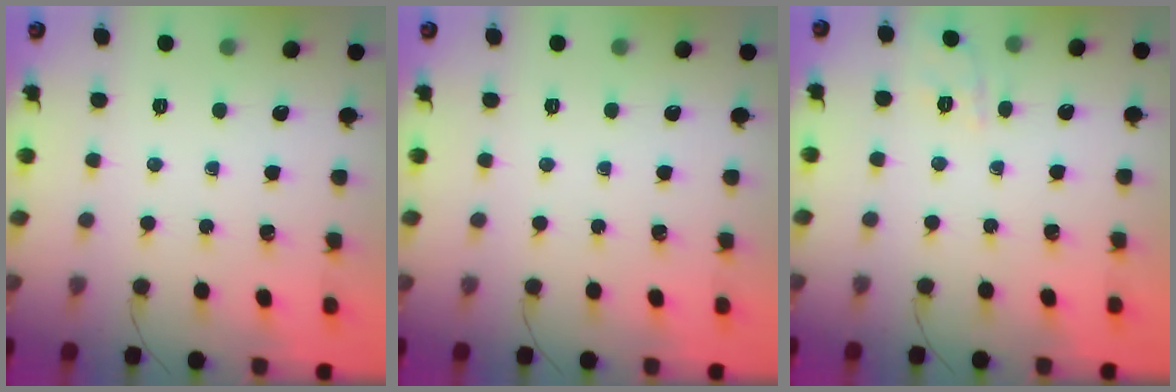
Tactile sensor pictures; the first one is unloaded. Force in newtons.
{"total": 0.0}
{"total": 1.9, "press": 0.3, "slide": 1.8}